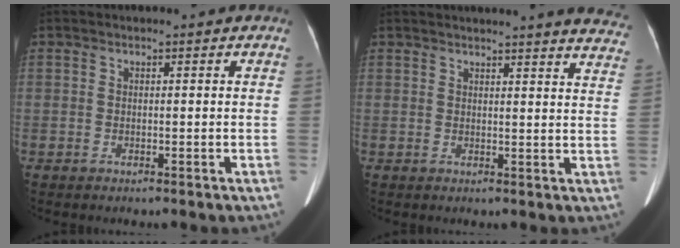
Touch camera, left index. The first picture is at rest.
{"total": 17.4, "force": [16.6, 1.2, 5.4], "torque": [-0.054, -0.053, 0.169]}